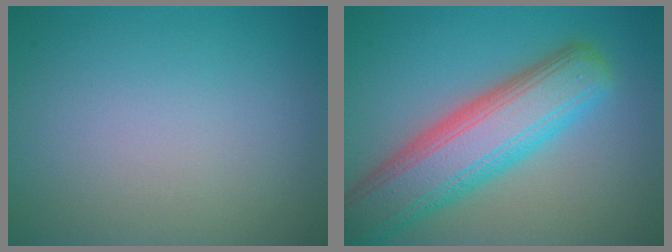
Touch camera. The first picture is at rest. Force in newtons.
{"total": 9.1, "press": 9.0, "slide": 0.9}